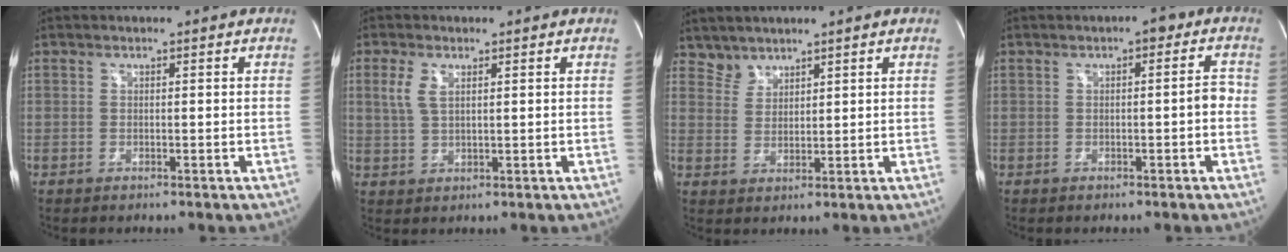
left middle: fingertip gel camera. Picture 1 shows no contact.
{"total": 3.4, "force": [1.3, 1.4, 2.8], "torque": [-0.068, 0.007, 0.035]}
{"total": 2.7, "force": [2.4, 1.1, -0.4], "torque": [0.012, 0.006, 0.049]}
{"total": 3.2, "force": [0.0, 1.0, 3.0], "torque": [-0.034, 0.012, -0.005]}